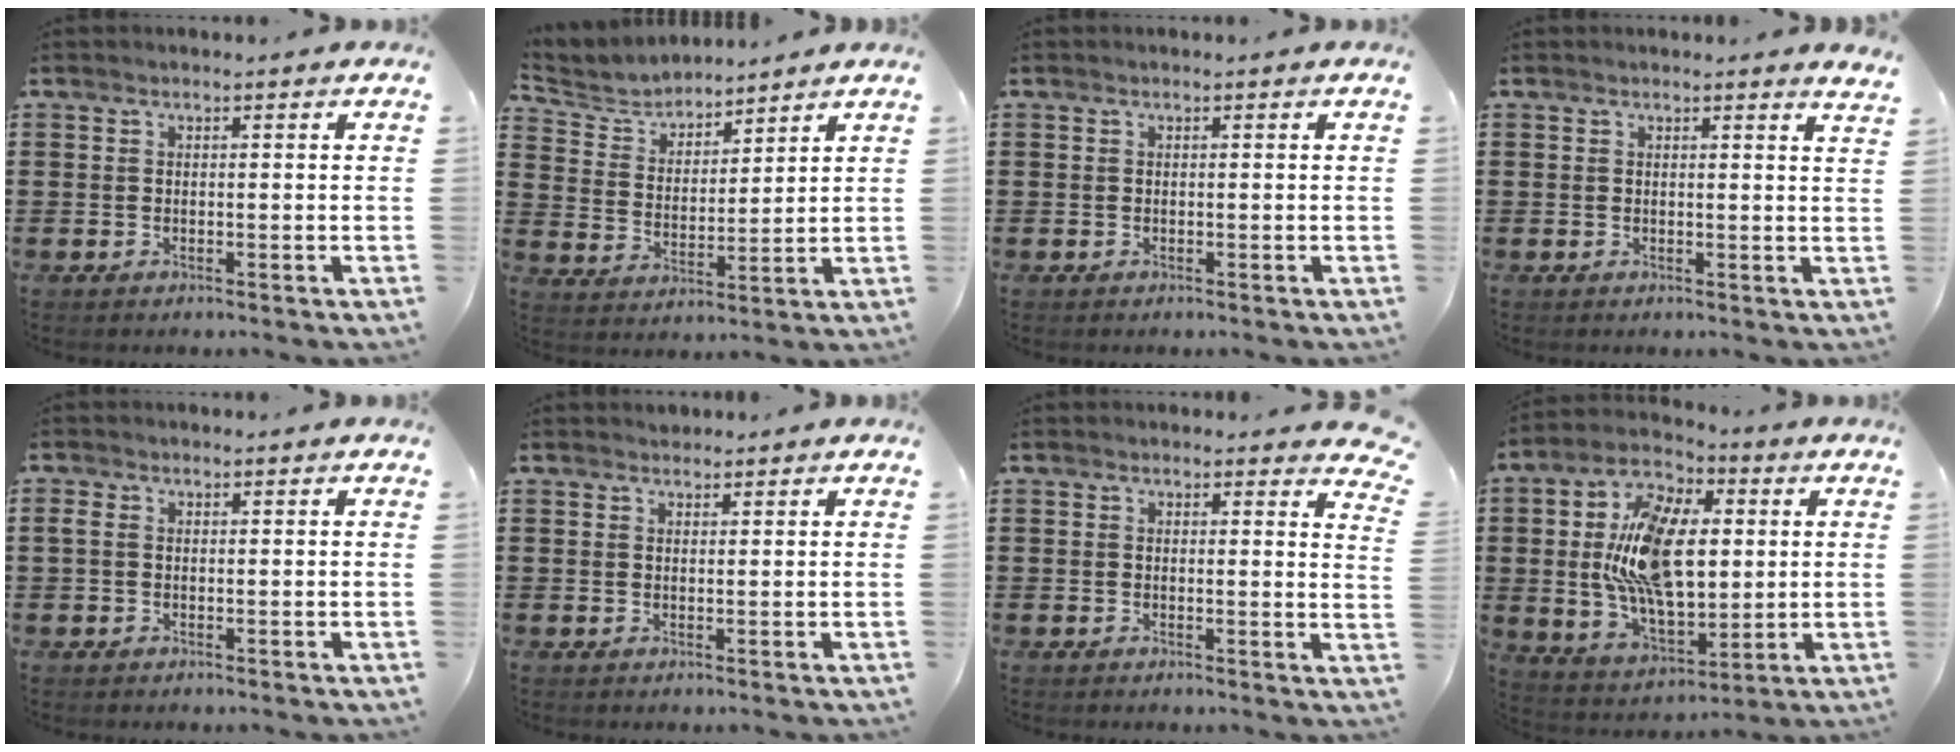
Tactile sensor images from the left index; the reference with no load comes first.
{"total": 5.1, "force": [4.9, 1.4, 0.3], "torque": [-0.035, -0.022, 0.084]}
{"total": 0.0}
{"total": 1.2, "force": [1.0, -0.2, 0.5], "torque": [-0.011, -0.003, 0.019]}
{"total": 1.3, "force": [0.0, 0.8, 1.0], "torque": [-0.037, -0.001, -0.006]}
{"total": 0.9, "force": [0.9, 0.2, -0.1], "torque": [0.001, 0.000, 0.018]}
{"total": 1.6, "force": [1.5, 0.3, 0.5], "torque": [0.000, -0.008, 0.027]}
{"total": 15.0, "force": [2.0, 8.2, 12.4], "torque": [-0.262, 0.011, 0.038]}